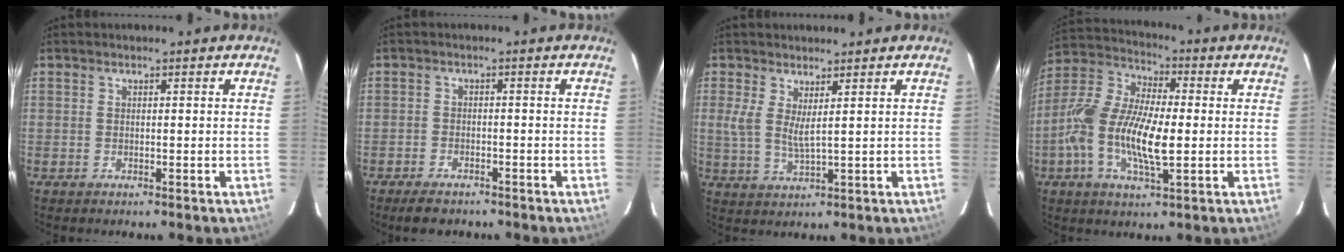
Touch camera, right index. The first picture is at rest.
{"total": 4.7, "force": [-3.7, 2.1, 1.8], "torque": [-0.049, -0.001, -0.059]}
{"total": 3.7, "force": [1.7, 0.4, 3.3], "torque": [-0.065, -0.011, 0.029]}
{"total": 15.2, "force": [-2.4, 5.9, 13.9], "torque": [-0.285, 0.006, -0.056]}